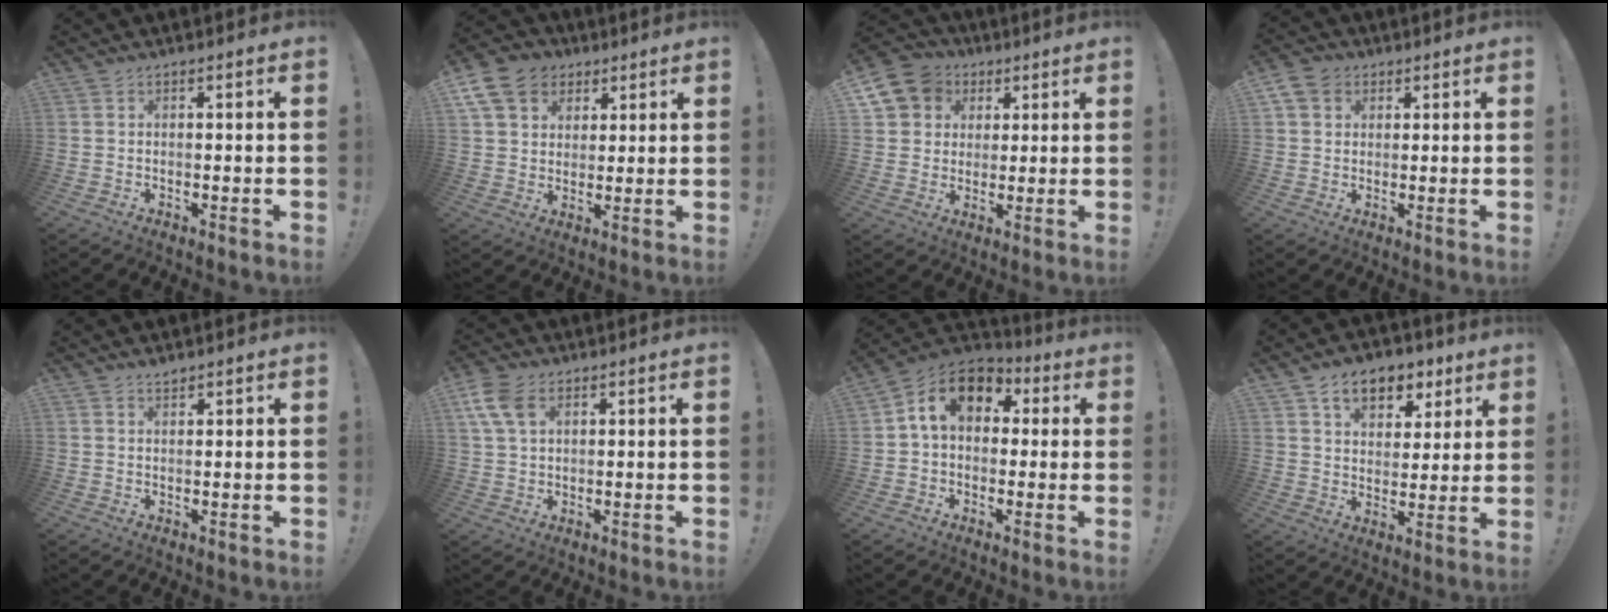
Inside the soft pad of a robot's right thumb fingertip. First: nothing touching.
{"total": 12.7, "force": [5.6, 10.1, 5.5], "torque": [-0.088, -0.020, 0.115]}
{"total": 11.1, "force": [4.1, 9.6, 3.6], "torque": [-0.055, -0.015, 0.086]}
{"total": 6.5, "force": [2.8, 5.2, 2.7], "torque": [-0.048, 0.000, 0.058]}
{"total": 1.4, "force": [1.4, 0.0, 0.3], "torque": [0.000, -0.007, 0.025]}
{"total": 8.5, "force": [3.5, 5.5, 5.5], "torque": [-0.106, -0.005, 0.068]}
{"total": 13.1, "force": [3.4, 9.1, 8.7], "torque": [-0.143, 0.013, 0.068]}
{"total": 10.8, "force": [6.2, 7.0, 5.4], "torque": [-0.073, -0.032, 0.114]}